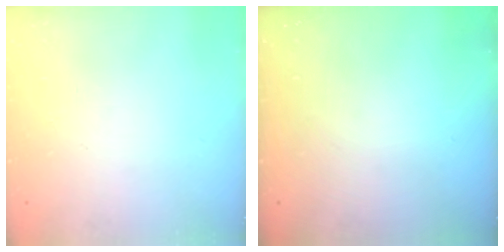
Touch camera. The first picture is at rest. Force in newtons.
{"total": 0.0}